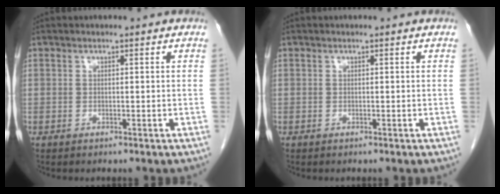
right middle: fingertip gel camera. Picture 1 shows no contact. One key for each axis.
{"total": 0.0}